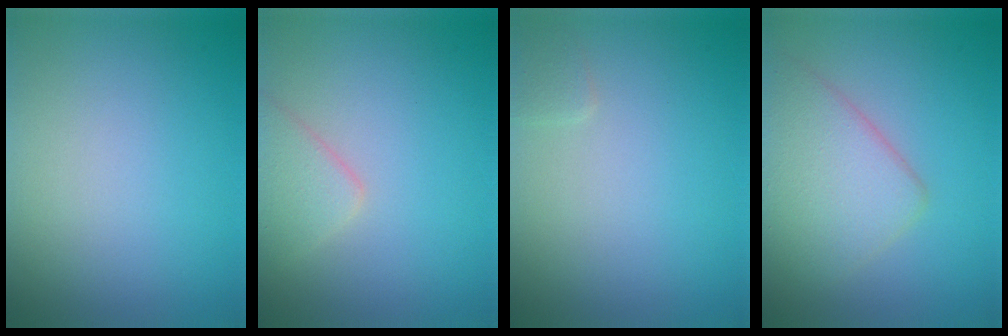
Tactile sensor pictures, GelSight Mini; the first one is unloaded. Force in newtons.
{"total": 2.4, "press": 2.4, "slide": 0.1}
{"total": 0.8, "press": 0.8, "slide": 0.0}
{"total": 4.8, "press": 4.8, "slide": 0.2}